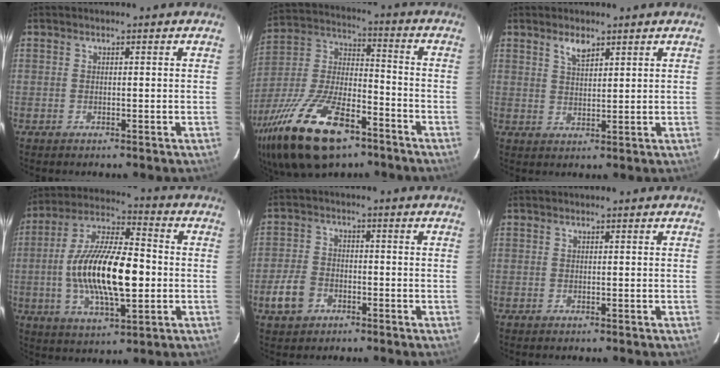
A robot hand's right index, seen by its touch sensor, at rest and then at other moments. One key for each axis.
{"total": 24.7, "fx": -14.9, "fy": 10.5, "fz": 16.6, "tx": -0.346, "ty": -0.021, "tz": -0.260}
{"total": 3.3, "fx": 2.3, "fy": 1.3, "fz": 2.0, "tx": -0.033, "ty": 0.004, "tz": 0.043}
{"total": 19.3, "fx": -2.1, "fy": 7.0, "fz": 17.9, "tx": -0.341, "ty": 0.003, "tz": -0.040}
{"total": 6.5, "fx": -3.2, "fy": 4.8, "fz": 3.1, "tx": -0.082, "ty": 0.010, "tz": -0.057}
{"total": 0.0}